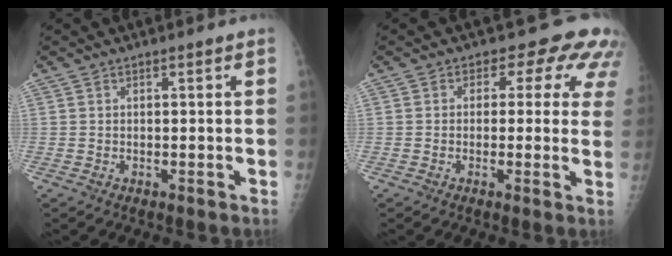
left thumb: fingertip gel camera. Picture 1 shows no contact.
{"total": 9.7, "force": [4.5, 6.1, 6.0], "torque": [-0.019, -0.008, 0.030]}